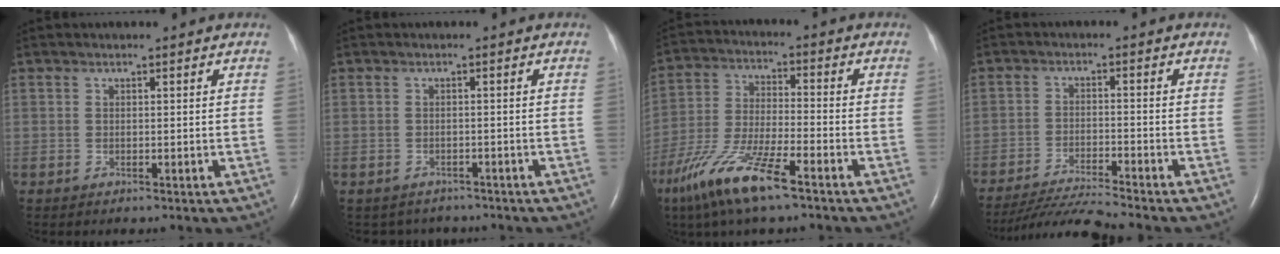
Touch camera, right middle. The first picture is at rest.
{"total": 3.9, "force": [-3.5, 1.8, -0.2], "torque": [-0.001, 0.005, -0.043]}
{"total": 12.2, "force": [-7.8, 1.7, 9.3], "torque": [-0.201, -0.024, -0.148]}
{"total": 8.1, "force": [-7.7, -1.9, 1.8], "torque": [-0.031, -0.018, -0.142]}